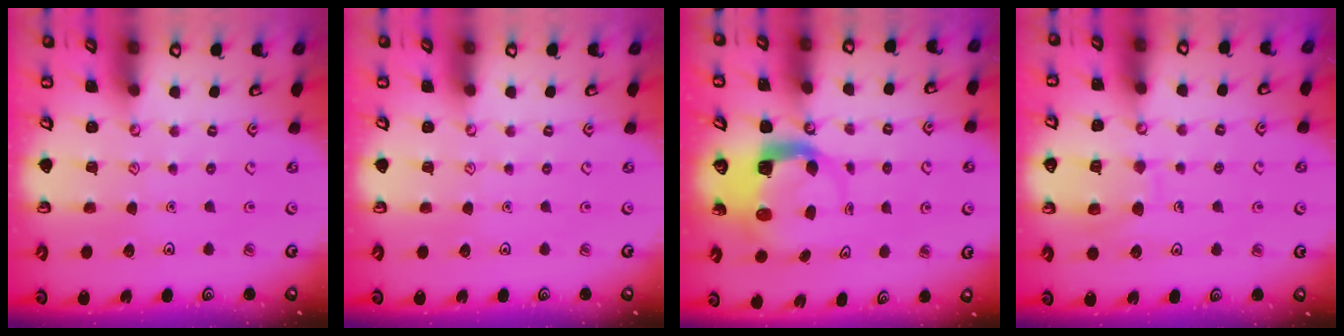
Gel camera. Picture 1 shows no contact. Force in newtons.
{"total": 0.0}
{"total": 6.2, "press": 6.2, "slide": 0.6}
{"total": 8.2, "press": 8.1, "slide": 0.8}